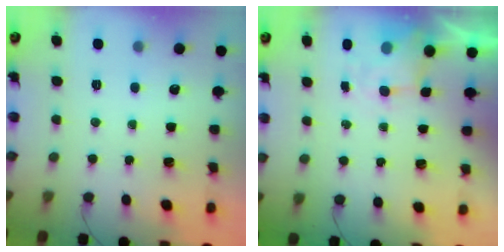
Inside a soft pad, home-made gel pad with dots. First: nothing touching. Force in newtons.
{"total": 3.9, "press": 3.8, "slide": 0.9}